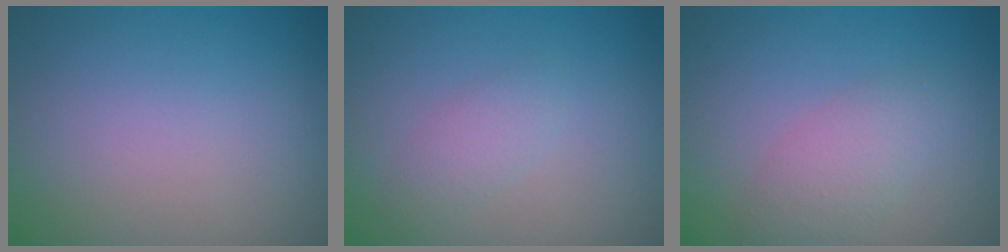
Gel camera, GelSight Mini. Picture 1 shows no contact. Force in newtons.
{"total": 1.7, "press": 1.7, "slide": 0.1}
{"total": 2.9, "press": 2.9, "slide": 0.2}